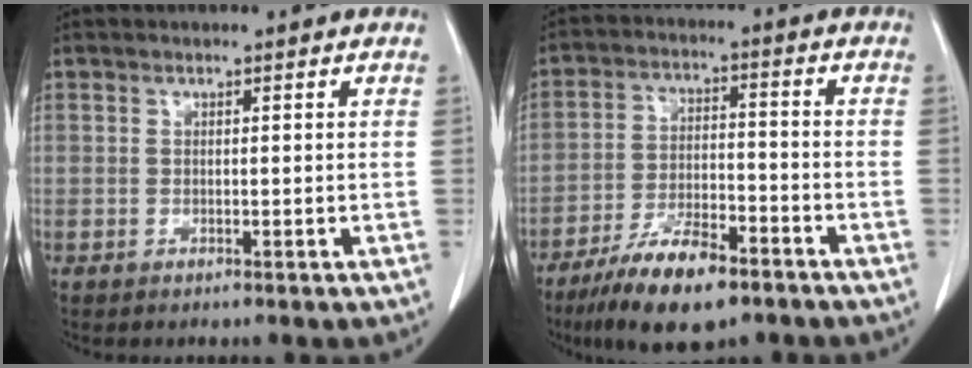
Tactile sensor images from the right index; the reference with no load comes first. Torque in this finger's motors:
{"motor_torque": [0.19, -0.28, 0.58, 0.14]}